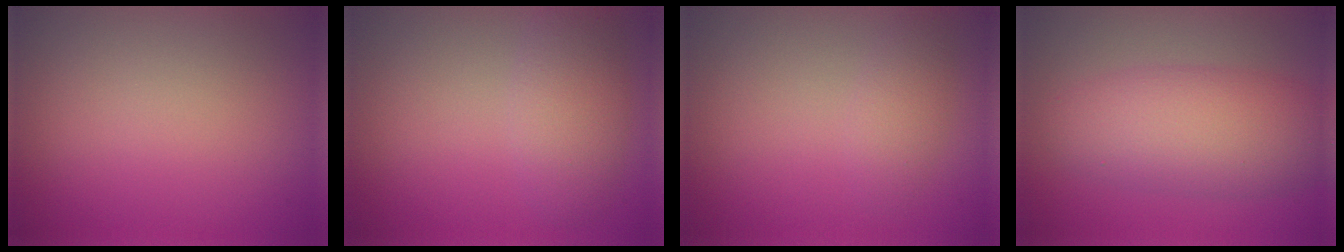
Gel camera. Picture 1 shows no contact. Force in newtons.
{"total": 3.3, "press": 3.3, "slide": 0.1}
{"total": 1.8, "press": 1.8, "slide": 0.1}
{"total": 6.2, "press": 6.2, "slide": 0.1}